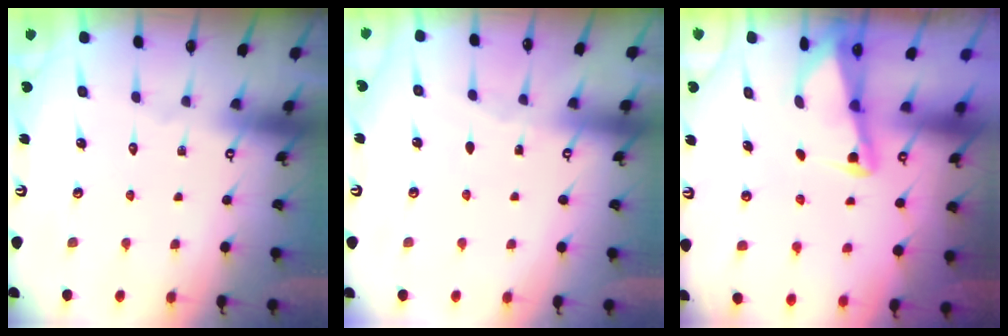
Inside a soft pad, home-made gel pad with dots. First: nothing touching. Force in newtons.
{"total": 2.5, "press": 2.5, "slide": 0.4}
{"total": 2.1, "press": 2.1, "slide": 0.3}